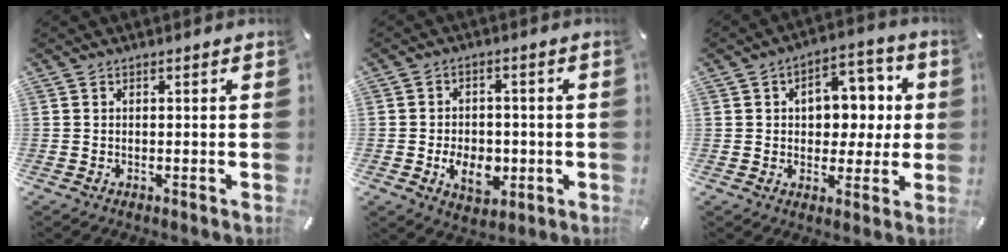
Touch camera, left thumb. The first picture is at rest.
{"total": 8.5, "force": [-2.3, 6.1, 5.4], "torque": [-0.081, 0.004, -0.038]}
{"total": 10.7, "force": [1.5, 8.1, 6.8], "torque": [-0.086, 0.004, 0.025]}